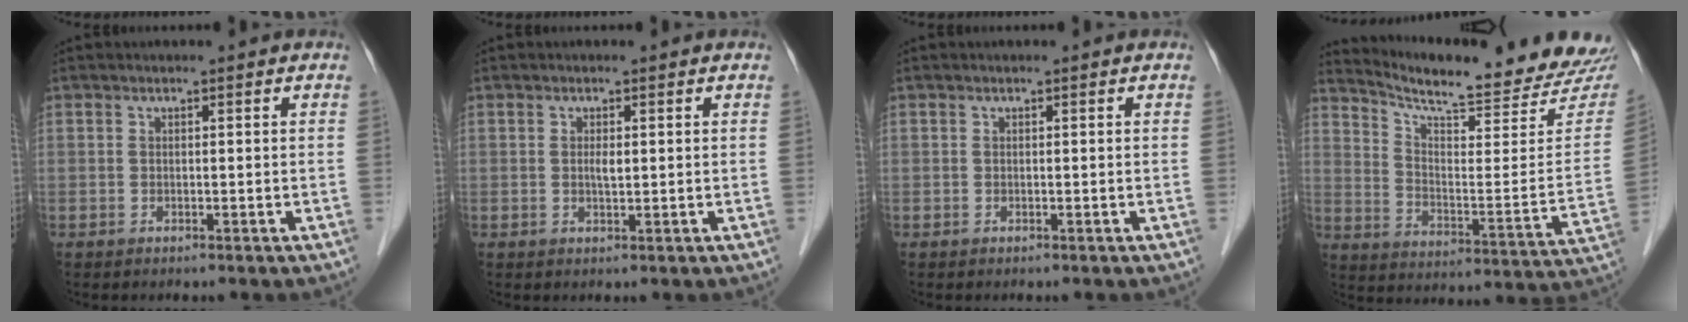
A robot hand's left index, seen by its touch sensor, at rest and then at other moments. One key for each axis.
{"total": 1.3, "fx": 0.0, "fy": 0.4, "fz": 1.2, "tx": -0.023, "ty": -0.005, "tz": -0.001}
{"total": 0.0}
{"total": 22.2, "fx": 21.0, "fy": 2.0, "fz": 6.8, "tx": -0.107, "ty": -0.086, "tz": 0.274}